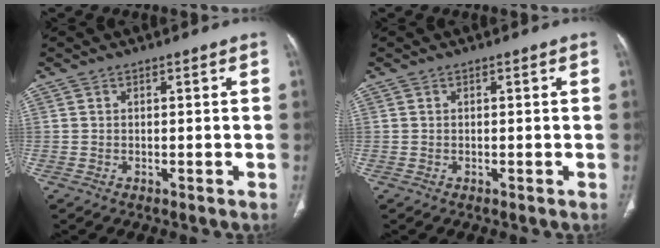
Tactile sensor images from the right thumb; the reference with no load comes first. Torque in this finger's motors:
{"motor_torque": [0.00, 0.01, 0.12, 0.25, 0.00]}